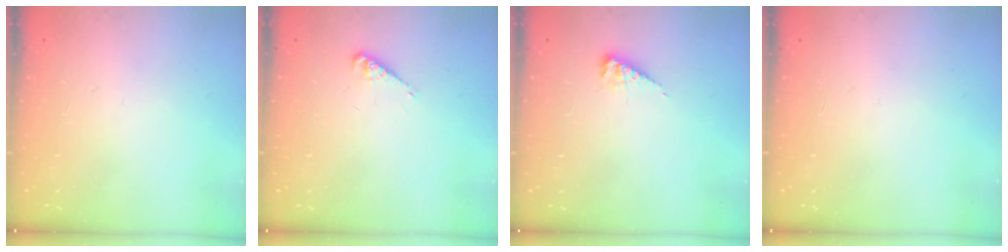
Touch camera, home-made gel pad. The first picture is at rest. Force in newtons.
{"total": 1.7, "press": 1.7, "slide": 0.4}
{"total": 6.1, "press": 6.1, "slide": 0.7}
{"total": 0.0}